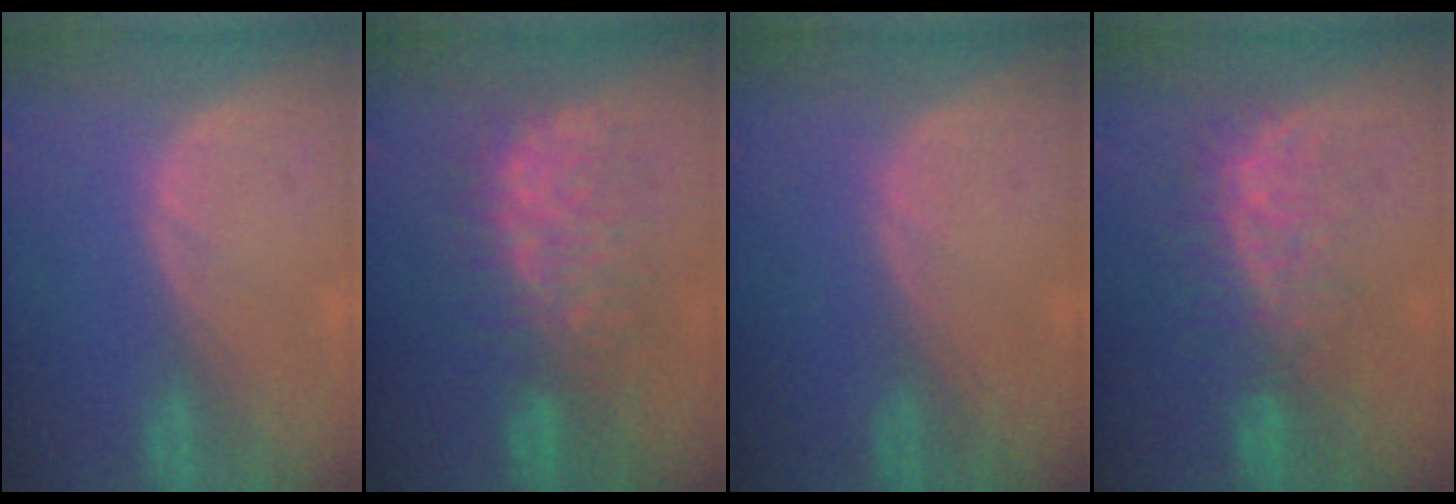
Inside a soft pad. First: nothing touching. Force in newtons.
{"total": 8.8, "press": 8.8, "slide": 0.6}
{"total": 0.0}
{"total": 7.9, "press": 7.8, "slide": 1.1}